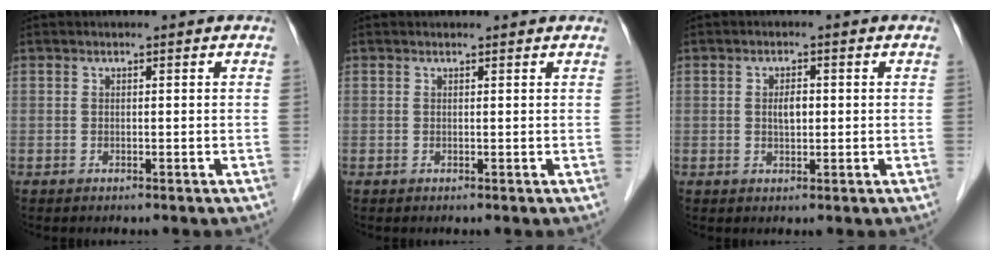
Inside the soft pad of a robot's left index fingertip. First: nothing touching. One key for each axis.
{"total": 1.1, "fx": 1.1, "fy": 0.2, "fz": 0.2, "tx": -0.011, "ty": 0.006, "tz": 0.011}
{"total": 2.2, "fx": -0.2, "fy": 1.0, "fz": 2.0, "tx": -0.036, "ty": -0.002, "tz": -0.003}